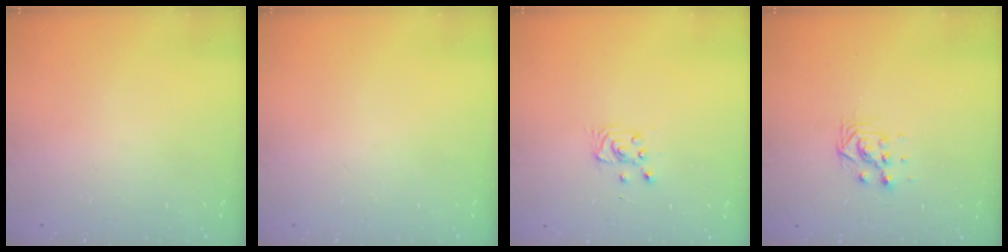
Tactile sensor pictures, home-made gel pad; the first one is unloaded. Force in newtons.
{"total": 0.0}
{"total": 2.9, "press": 2.9, "slide": 0.4}
{"total": 5.7, "press": 5.7, "slide": 0.2}